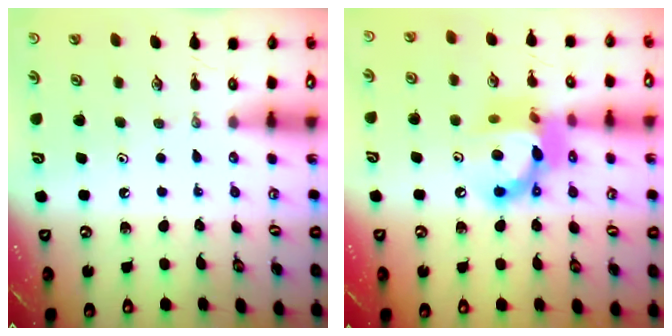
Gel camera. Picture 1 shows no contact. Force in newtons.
{"total": 15.0, "press": 15.0, "slide": 0.8}